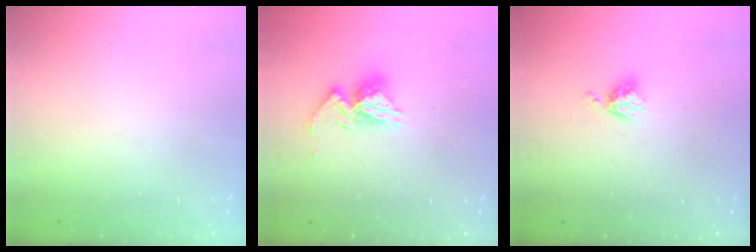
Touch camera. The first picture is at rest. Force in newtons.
{"total": 11.5, "press": 11.4, "slide": 0.8}
{"total": 3.6, "press": 3.6, "slide": 0.4}